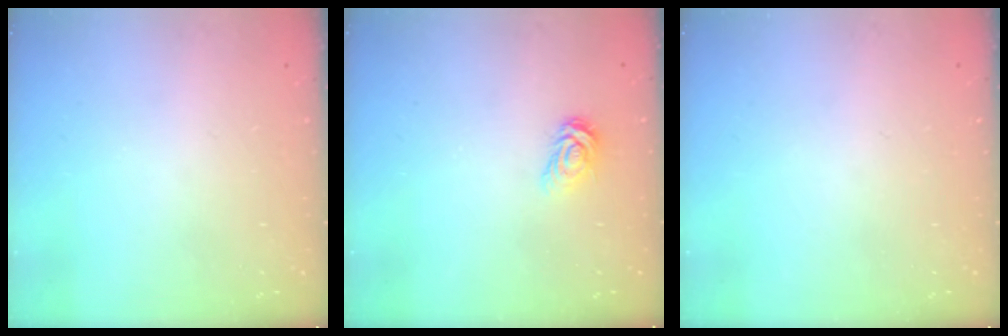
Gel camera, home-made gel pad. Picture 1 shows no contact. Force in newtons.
{"total": 4.7, "press": 4.6, "slide": 0.6}
{"total": 0.0}